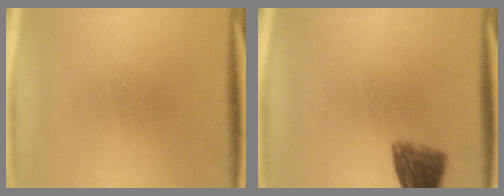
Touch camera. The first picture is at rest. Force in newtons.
{"total": 6.0}